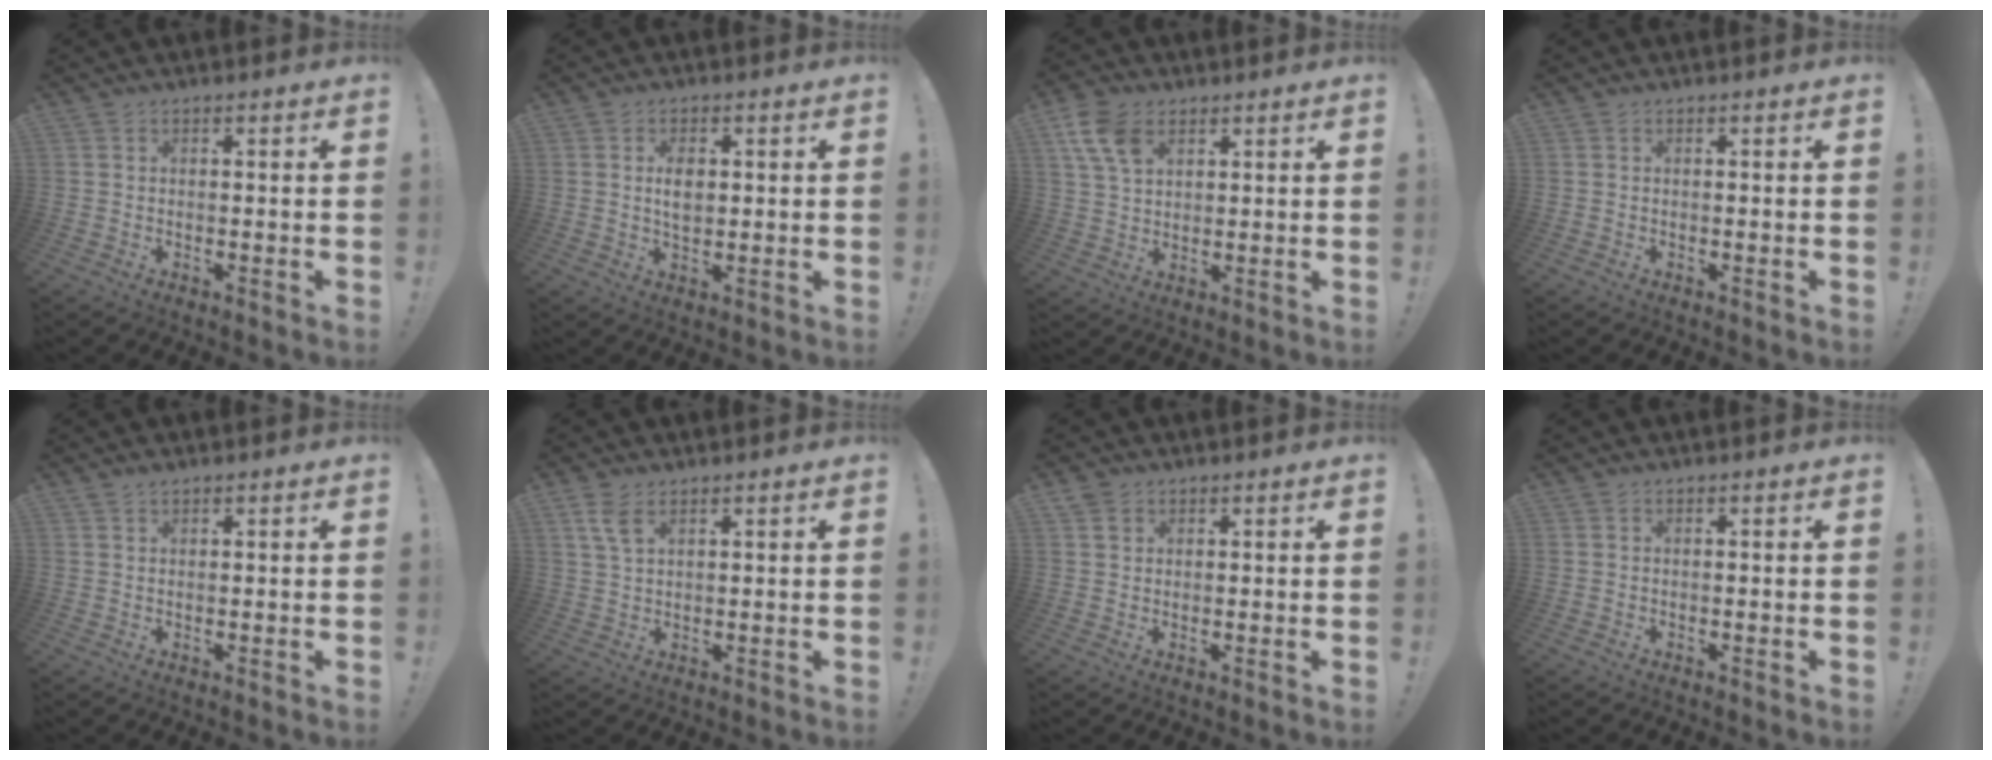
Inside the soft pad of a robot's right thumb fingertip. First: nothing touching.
{"total": 4.6, "force": [0.7, 2.7, 3.6], "torque": [-0.056, -0.003, 0.006]}
{"total": 10.1, "force": [4.7, 6.6, 6.0], "torque": [-0.110, -0.009, 0.093]}
{"total": 0.0}
{"total": 1.2, "force": [1.1, 0.1, 0.5], "torque": [-0.001, -0.004, 0.019]}
{"total": 5.1, "force": [2.9, 2.2, 3.5], "torque": [-0.067, -0.008, 0.054]}
{"total": 2.3, "force": [1.5, 1.6, 0.6], "torque": [0.000, -0.007, 0.025]}
{"total": 0.0}